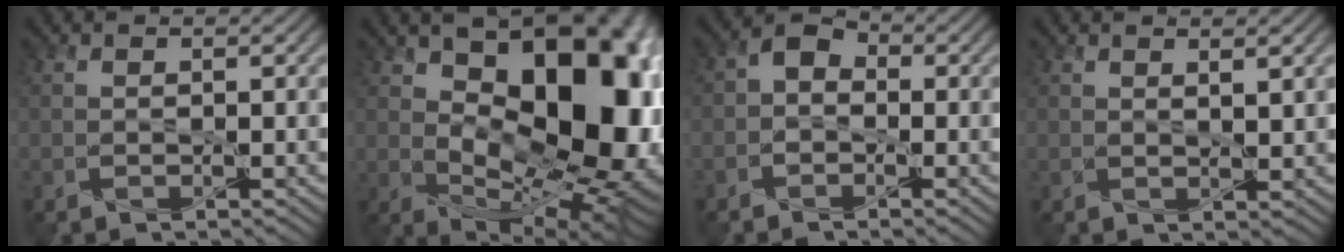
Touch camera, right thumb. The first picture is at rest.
{"total": 17.7, "force": [3.7, 10.6, 13.7], "torque": [-0.171, -0.013, 0.076]}
{"total": 3.0, "force": [-0.9, 2.2, 1.8], "torque": [-0.038, 0.010, -0.026]}
{"total": 1.7, "force": [1.4, 0.0, 0.9], "torque": [-0.017, -0.006, 0.033]}